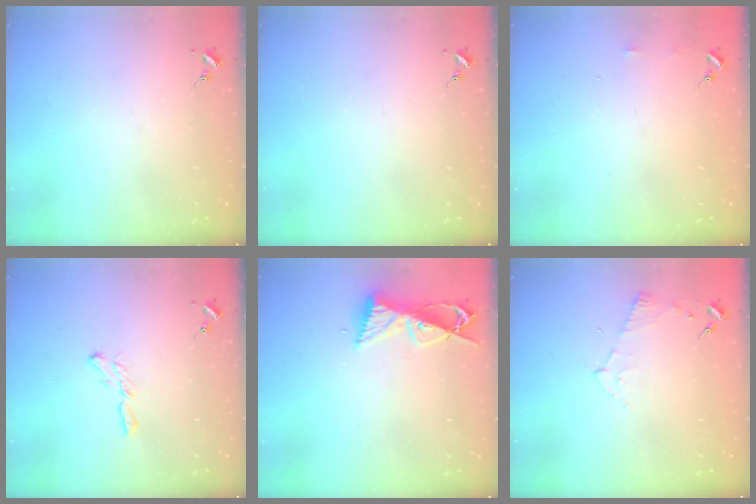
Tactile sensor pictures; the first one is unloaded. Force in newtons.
{"total": 0.0}
{"total": 3.4, "press": 3.3, "slide": 0.4}
{"total": 5.4, "press": 5.4, "slide": 0.3}
{"total": 9.7, "press": 9.7, "slide": 1.2}
{"total": 5.2, "press": 5.1, "slide": 0.6}